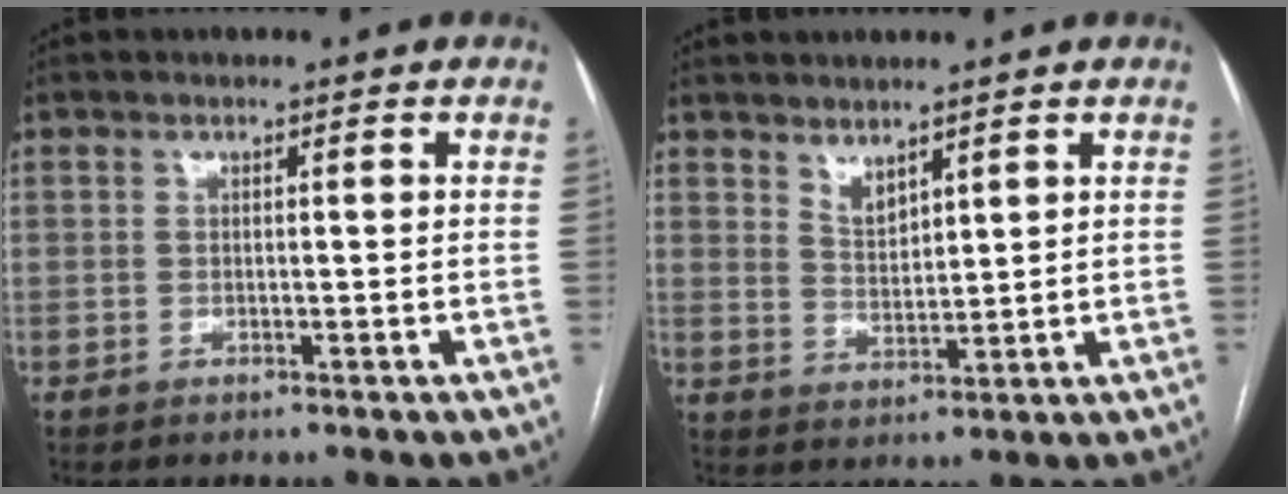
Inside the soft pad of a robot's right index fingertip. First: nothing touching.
{"total": 3.3, "force": [2.6, 1.3, 1.5], "torque": [-0.029, -0.007, 0.058]}